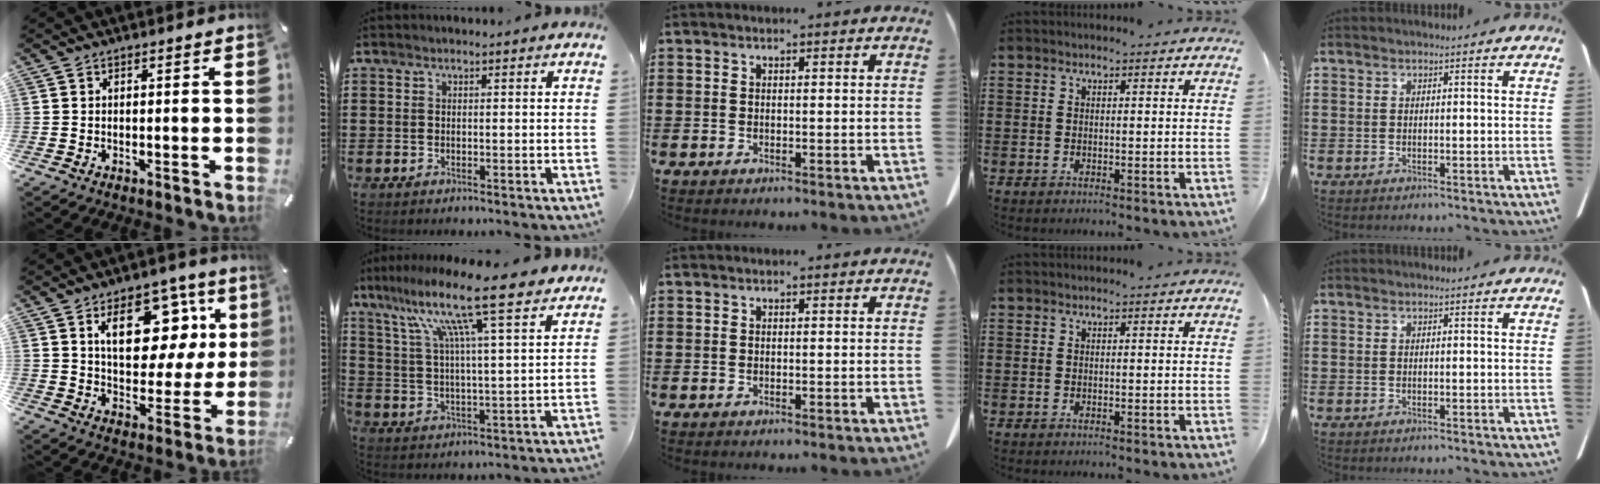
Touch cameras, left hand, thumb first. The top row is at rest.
{"thumb": {"total": 17.5, "force": [7.7, 10.2, 12.0], "torque": [-0.175, -0.025, 0.131]}, "index": {"total": 13.7, "force": [10.2, 0.5, 9.1], "torque": [-0.190, -0.042, 0.165]}}